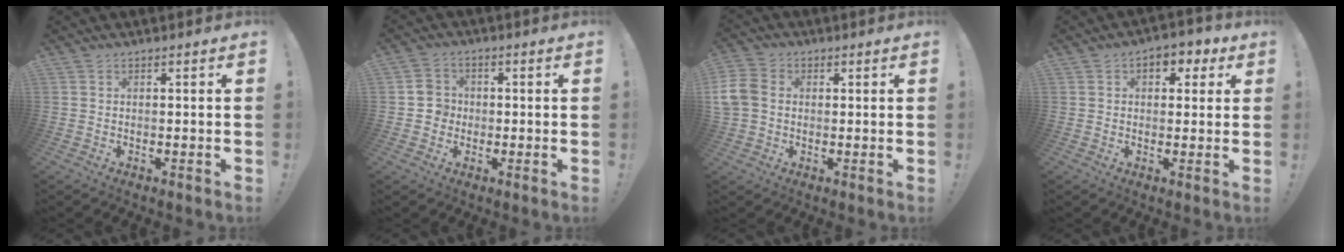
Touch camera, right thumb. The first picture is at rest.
{"total": 5.8, "force": [-0.7, 5.6, 1.6], "torque": [-0.026, 0.017, -0.008]}
{"total": 9.6, "force": [0.7, 7.7, 5.8], "torque": [-0.138, 0.008, 0.018]}
{"total": 5.6, "force": [2.0, 3.9, 3.5], "torque": [-0.025, -0.006, 0.029]}